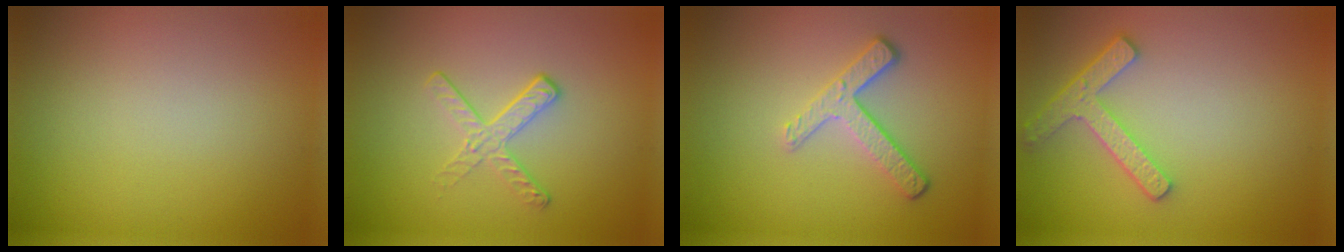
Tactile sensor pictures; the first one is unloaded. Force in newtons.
{"total": 2.1, "press": 1.4, "slide": 1.6}
{"total": 3.2, "press": 2.4, "slide": 2.0}
{"total": 3.7, "press": 3.0, "slide": 2.1}